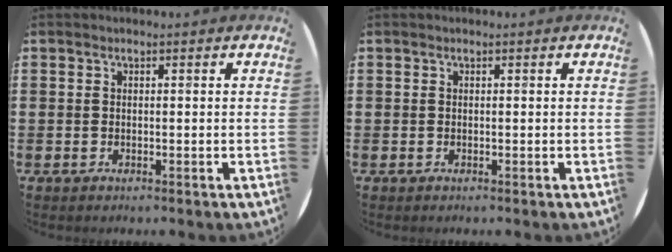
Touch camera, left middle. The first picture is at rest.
{"total": 0.0}